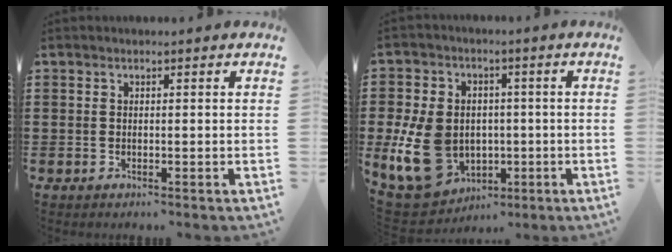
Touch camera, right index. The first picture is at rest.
{"total": 13.7, "force": [-1.8, 10.7, 8.4], "torque": [-0.218, 0.005, -0.029]}